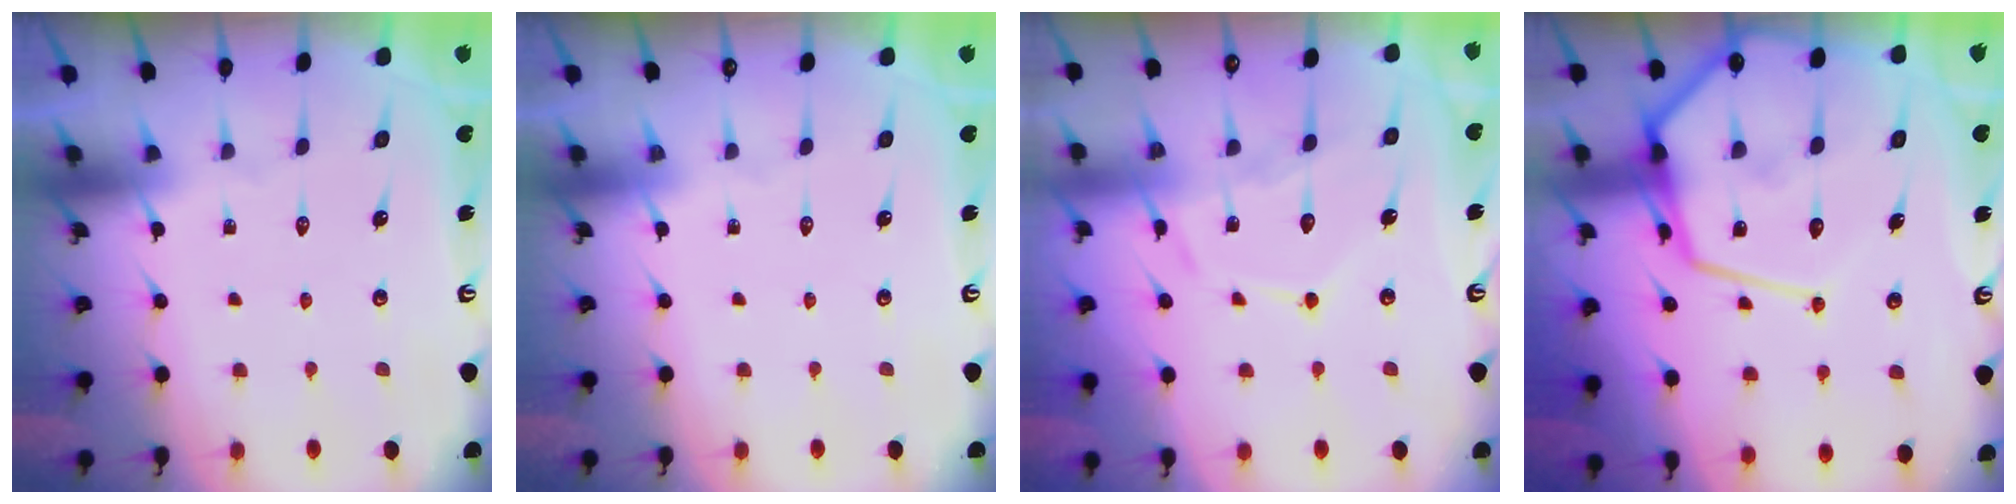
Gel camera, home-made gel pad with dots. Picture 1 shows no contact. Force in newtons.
{"total": 0.0}
{"total": 11.5, "press": 11.5, "slide": 0.9}
{"total": 18.8, "press": 18.7, "slide": 1.7}